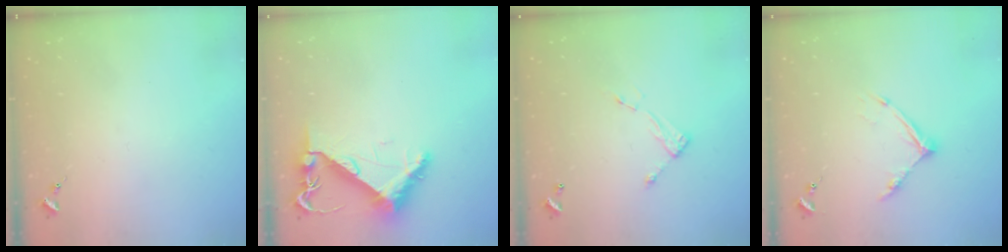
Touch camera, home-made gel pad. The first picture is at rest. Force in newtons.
{"total": 8.3, "press": 8.2, "slide": 1.0}
{"total": 4.7, "press": 4.6, "slide": 0.4}
{"total": 10.0, "press": 9.9, "slide": 0.7}